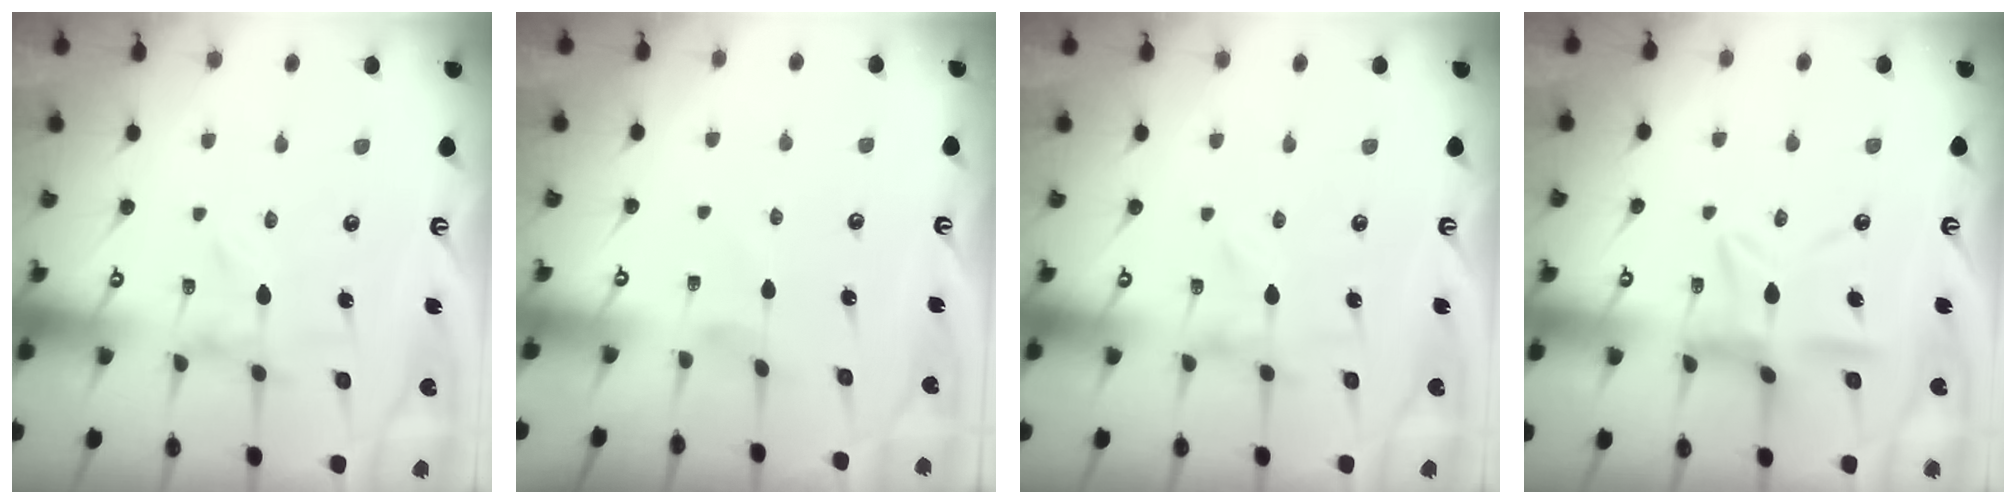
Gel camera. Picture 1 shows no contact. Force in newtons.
{"total": 0.6, "press": 0.6, "slide": 0.2}
{"total": 0.0}
{"total": 10.2, "press": 10.1, "slide": 0.7}